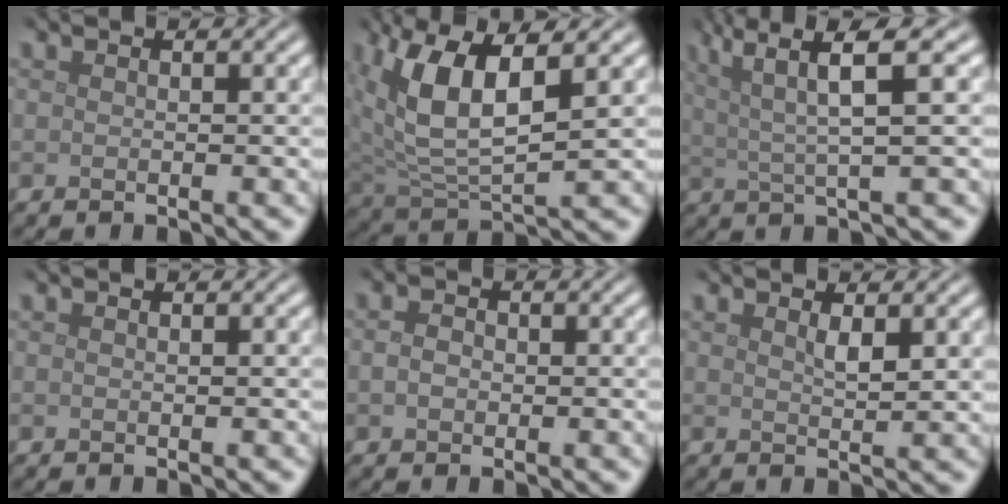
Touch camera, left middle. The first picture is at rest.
{"total": 7.6, "force": [2.5, 3.3, 6.4], "torque": [-0.138, 0.000, 0.046]}
{"total": 6.7, "force": [3.1, 1.3, 5.9], "torque": [-0.102, 0.014, 0.055]}
{"total": 0.0}
{"total": 1.4, "force": [-0.1, 1.1, 0.8], "torque": [-0.019, -0.001, -0.005]}
{"total": 1.4, "force": [0.8, 0.3, 1.1], "torque": [-0.023, -0.003, 0.016]}